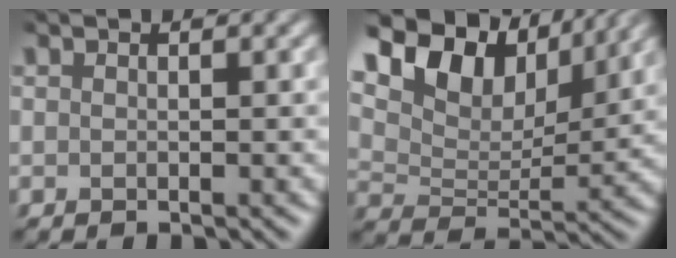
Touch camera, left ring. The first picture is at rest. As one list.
[{"total": 10.5, "force": [6.5, 5.6, 6.0], "torque": [-0.112, 0.012, 0.097]}]